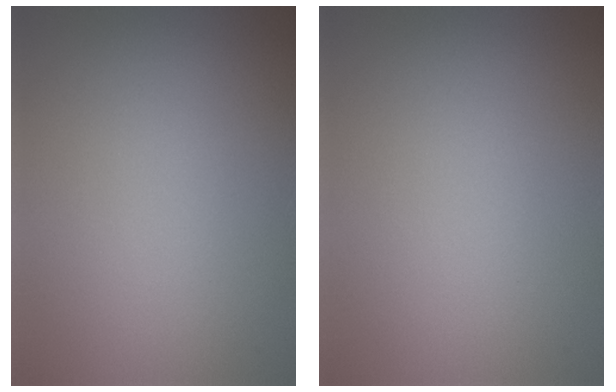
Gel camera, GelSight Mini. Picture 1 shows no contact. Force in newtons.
{"total": 0.0}